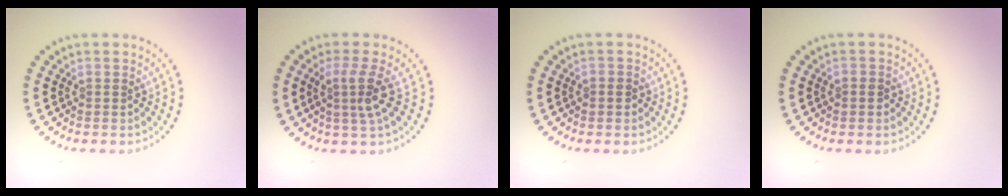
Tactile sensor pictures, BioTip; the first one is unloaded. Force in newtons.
{"total": 2.7, "press": 1.9, "slide": 1.9}
{"total": 0.5, "press": 0.4, "slide": 0.3}
{"total": 0.5, "press": 0.4, "slide": 0.3}